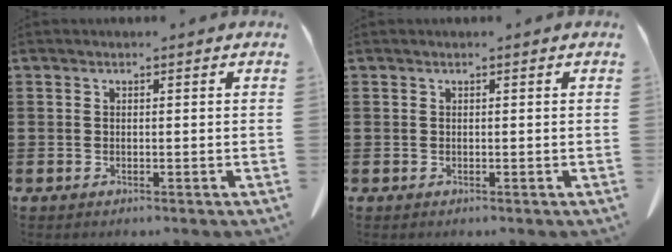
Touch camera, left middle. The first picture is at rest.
{"total": 0.0}